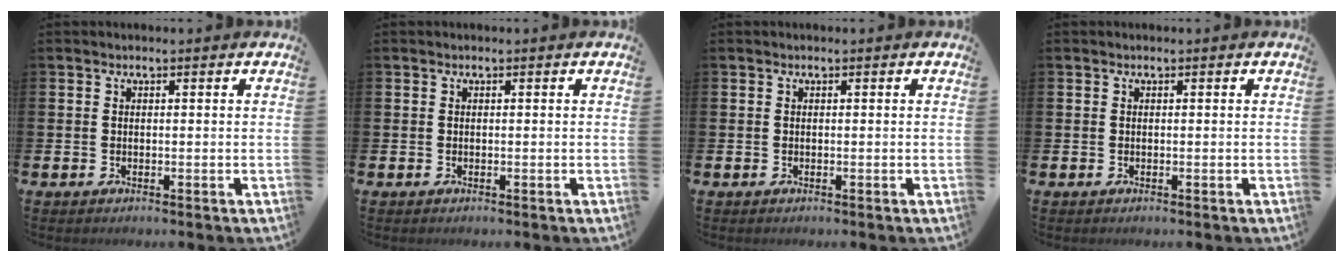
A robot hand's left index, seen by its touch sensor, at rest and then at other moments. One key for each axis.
{"total": 0.0}
{"total": 0.0}
{"total": 0.0}